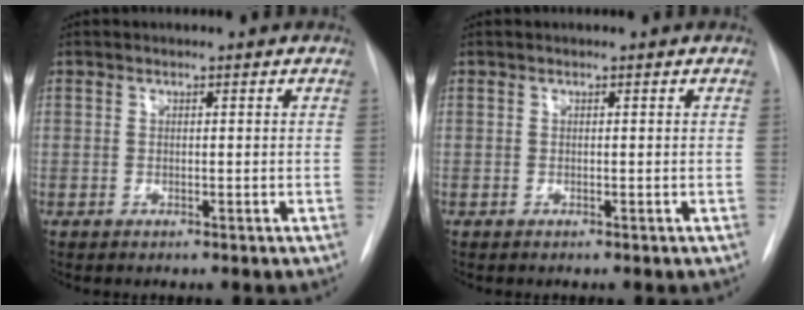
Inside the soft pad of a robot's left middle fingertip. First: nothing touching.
{"total": 0.0}